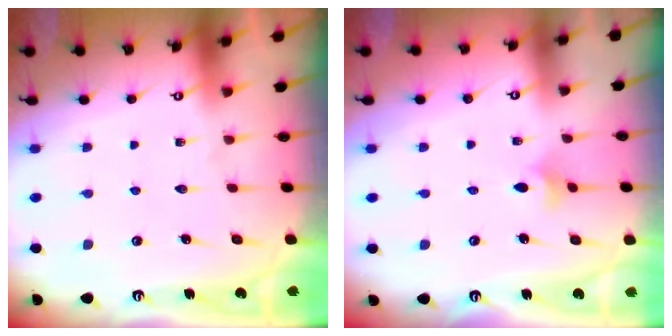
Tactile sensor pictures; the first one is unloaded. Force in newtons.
{"total": 3.8, "press": 3.6, "slide": 1.1}